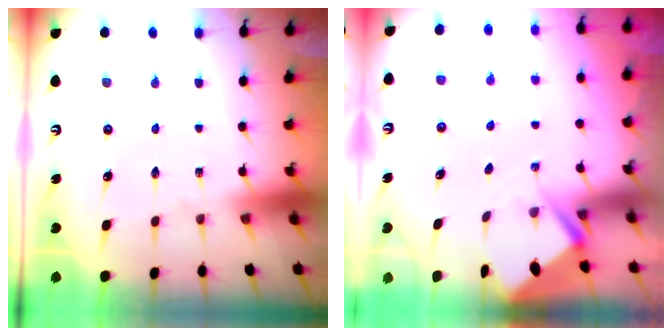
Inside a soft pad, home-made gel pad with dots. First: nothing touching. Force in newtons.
{"total": 3.0, "press": 2.9, "slide": 0.4}